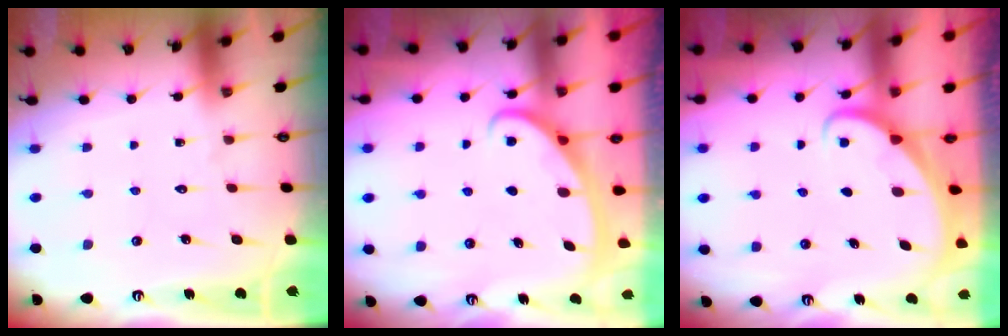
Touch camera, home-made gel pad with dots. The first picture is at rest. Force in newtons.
{"total": 2.8, "press": 2.8, "slide": 0.4}
{"total": 1.8, "press": 1.8, "slide": 0.1}